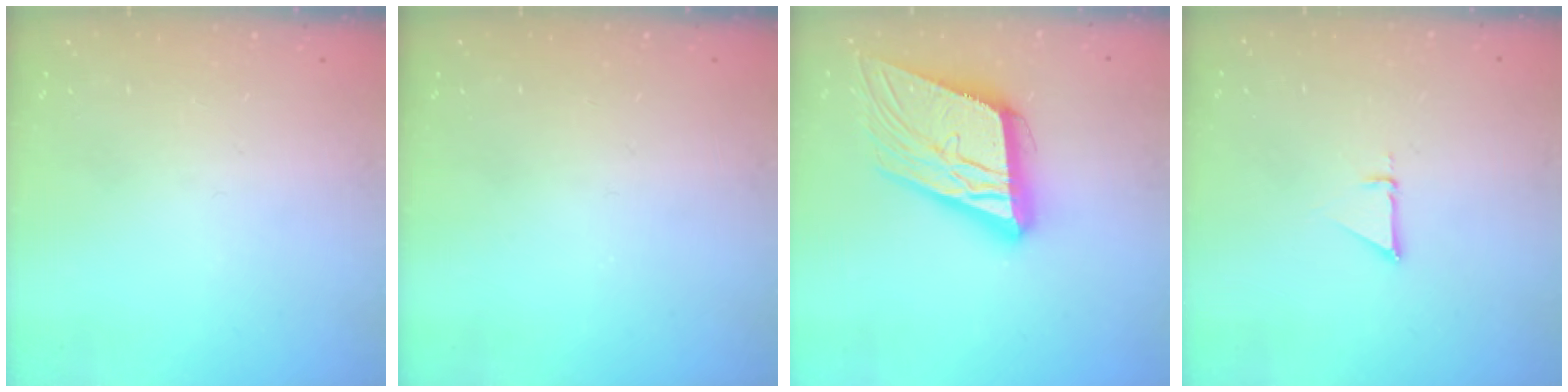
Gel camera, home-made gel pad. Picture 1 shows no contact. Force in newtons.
{"total": 0.0}
{"total": 18.8, "press": 18.5, "slide": 3.5}
{"total": 3.1, "press": 3.1, "slide": 0.2}